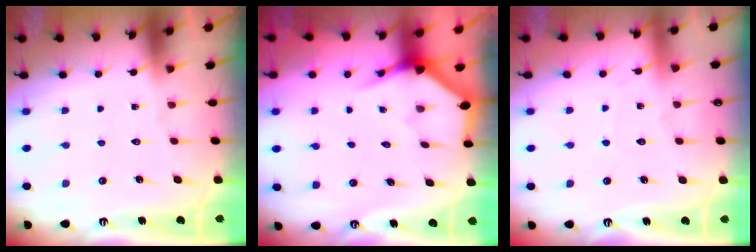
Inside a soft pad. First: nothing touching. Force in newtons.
{"total": 3.4, "press": 3.4, "slide": 0.2}
{"total": 2.9, "press": 2.8, "slide": 0.4}